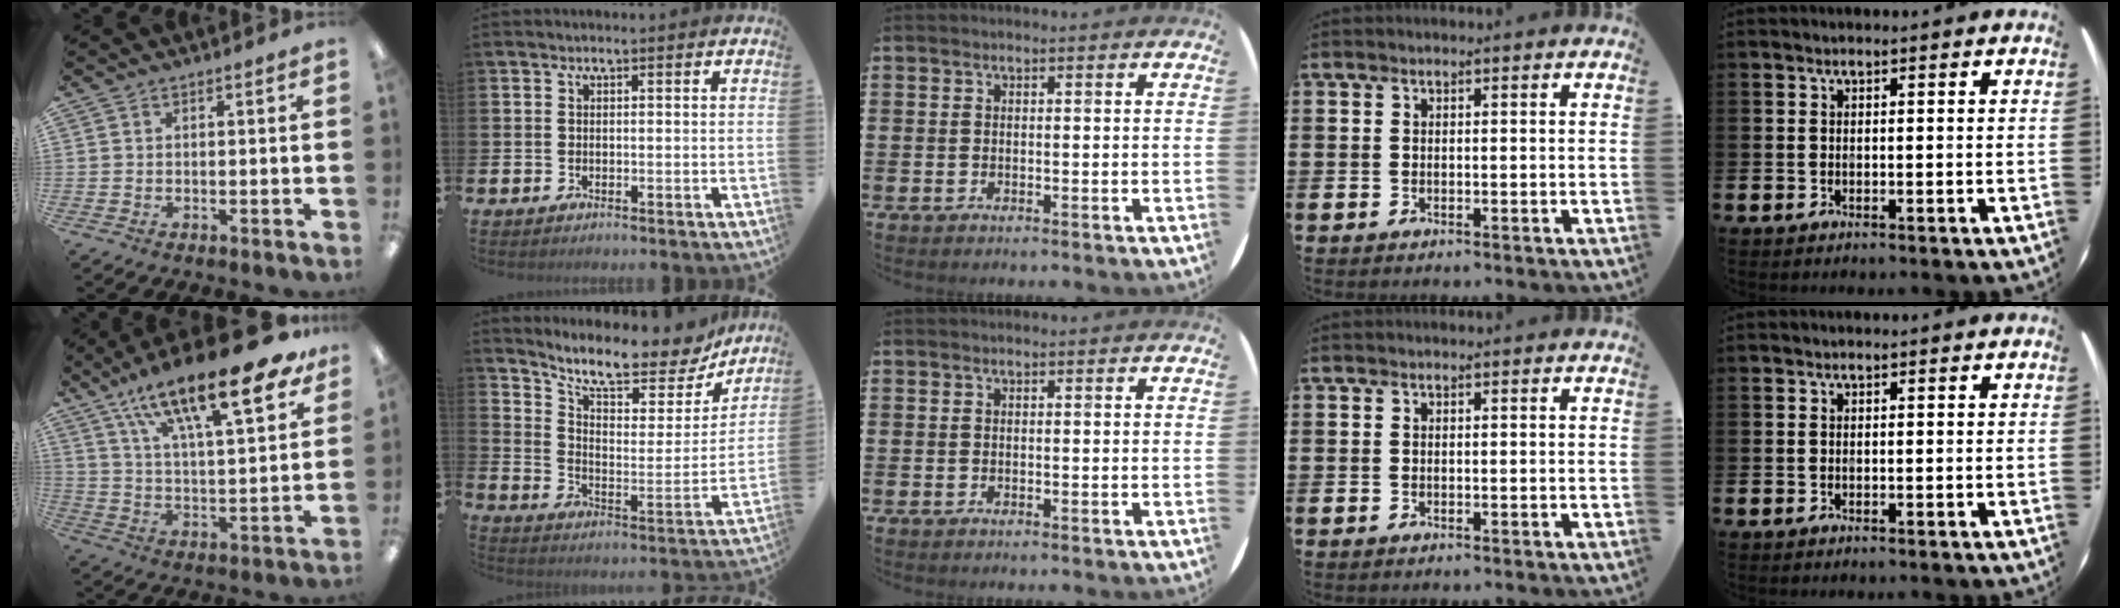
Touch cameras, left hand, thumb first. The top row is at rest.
{"thumb": {"total": 22.6, "force": [15.1, 6.7, 15.4], "torque": [-0.241, -0.088, 0.243]}, "index": {"total": 10.5, "force": [9.4, 2.2, 4.0], "torque": [-0.098, -0.066, 0.163]}}